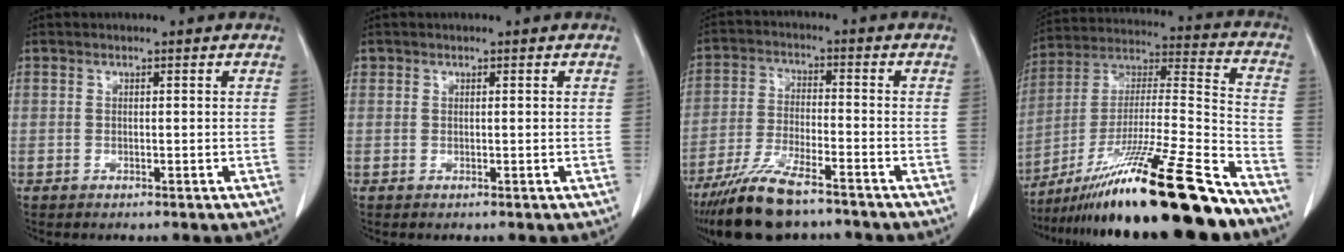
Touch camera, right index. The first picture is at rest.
{"total": 0.0}
{"total": 11.6, "force": [-8.9, 2.3, 7.0], "torque": [-0.135, -0.029, -0.160]}
{"total": 26.3, "force": [-19.6, 0.0, 17.6], "torque": [-0.282, -0.027, -0.338]}